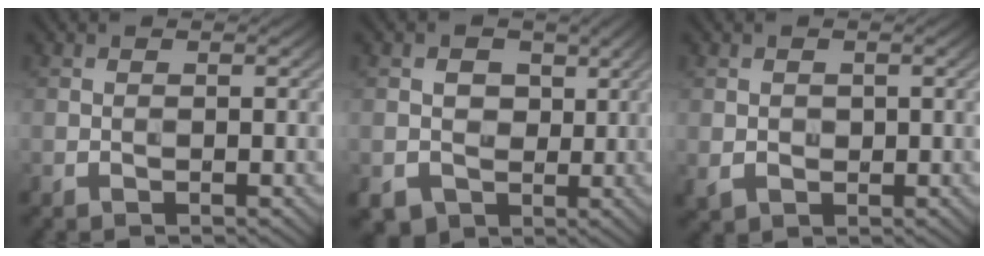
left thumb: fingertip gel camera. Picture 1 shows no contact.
{"total": 4.6, "force": [-0.1, 4.4, 1.5], "torque": [-0.032, -0.003, -0.007]}
{"total": 1.8, "force": [0.1, 1.6, 0.8], "torque": [-0.022, -0.007, 0.005]}